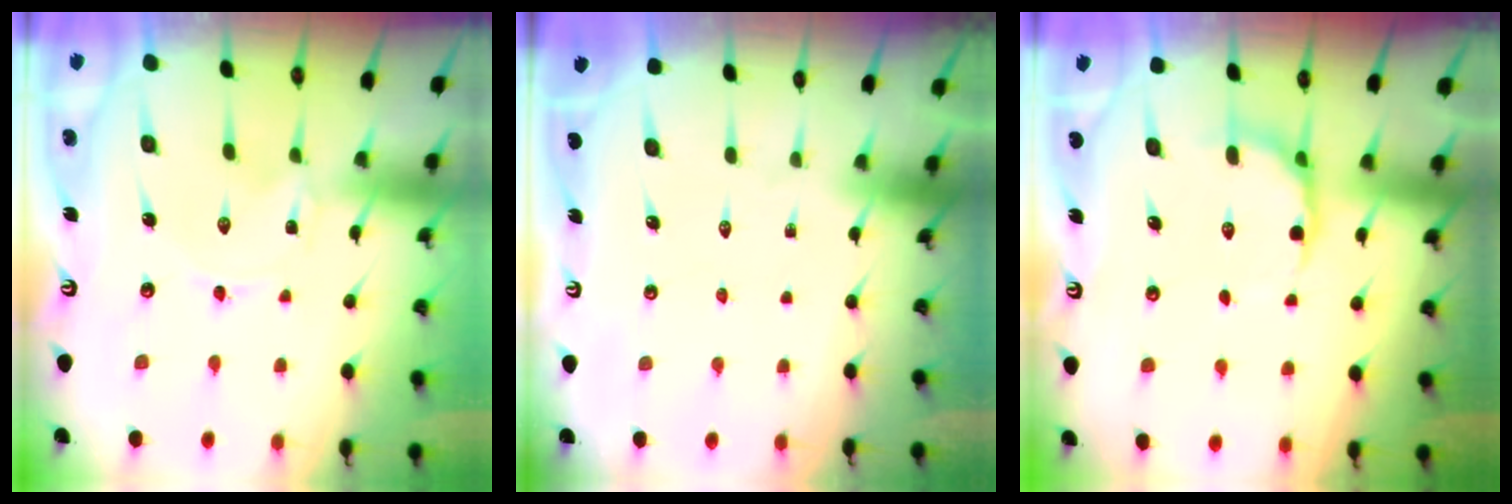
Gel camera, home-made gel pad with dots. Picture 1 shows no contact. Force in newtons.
{"total": 0.0}
{"total": 6.0, "press": 5.3, "slide": 2.8}